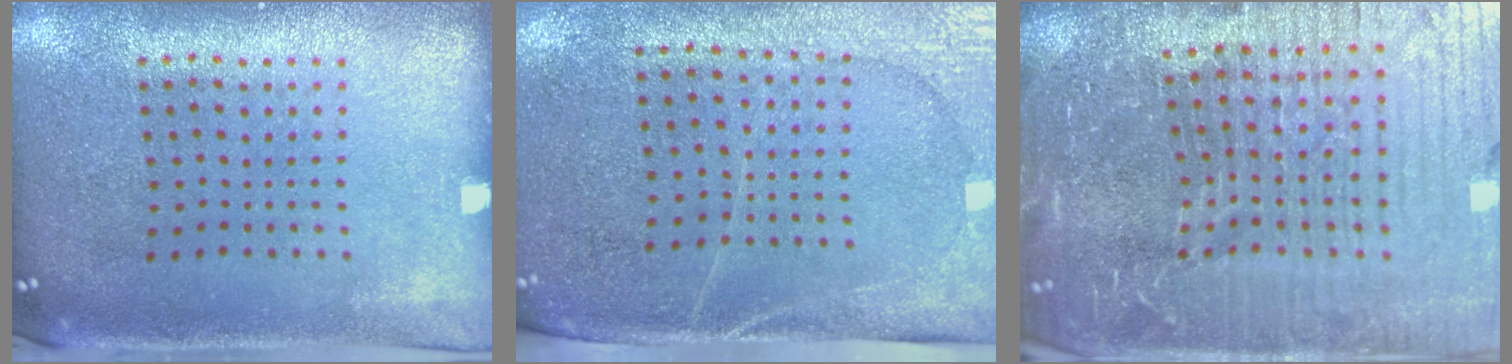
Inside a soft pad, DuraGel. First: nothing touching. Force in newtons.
{"total": 2.9, "press": 2.6, "slide": 1.3}
{"total": 6.8, "press": 5.9, "slide": 3.3}